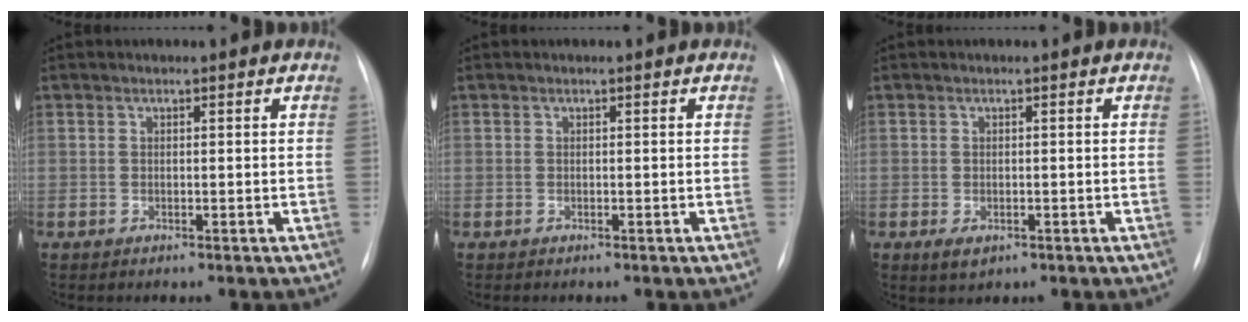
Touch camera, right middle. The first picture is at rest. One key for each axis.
{"total": 0.0}
{"total": 2.3, "fx": -1.1, "fy": 1.3, "fz": 1.5, "tx": -0.025, "ty": -0.003, "tz": -0.006}